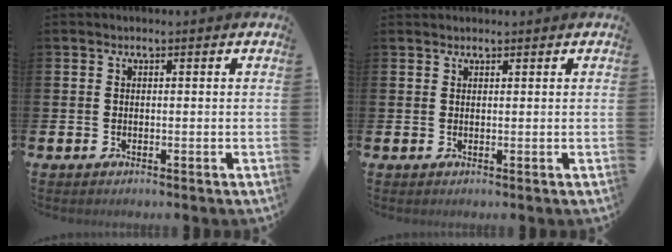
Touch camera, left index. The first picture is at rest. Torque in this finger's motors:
{"motor_torque": [0.19, -1.95, 0.06, 0.00]}